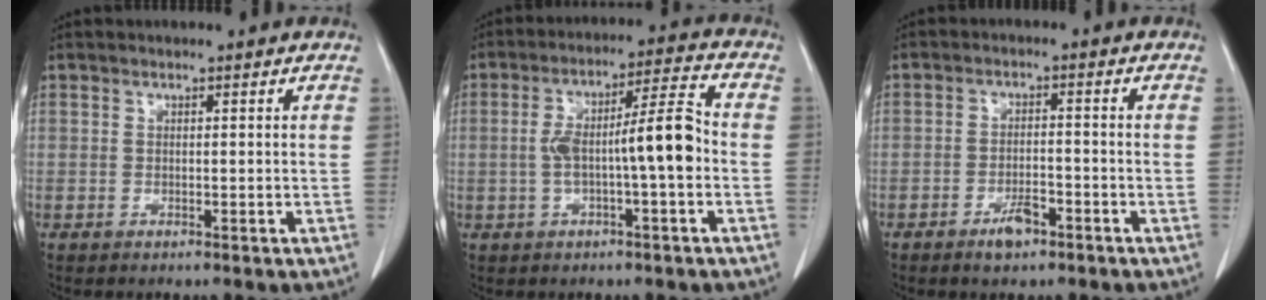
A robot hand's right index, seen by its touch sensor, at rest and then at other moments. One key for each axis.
{"total": 9.8, "fx": -1.4, "fy": 0.9, "fz": 9.7, "tx": -0.167, "ty": 0.028, "tz": -0.025}
{"total": 3.8, "fx": -2.4, "fy": 1.5, "fz": 2.5, "tx": -0.042, "ty": 0.003, "tz": -0.039}